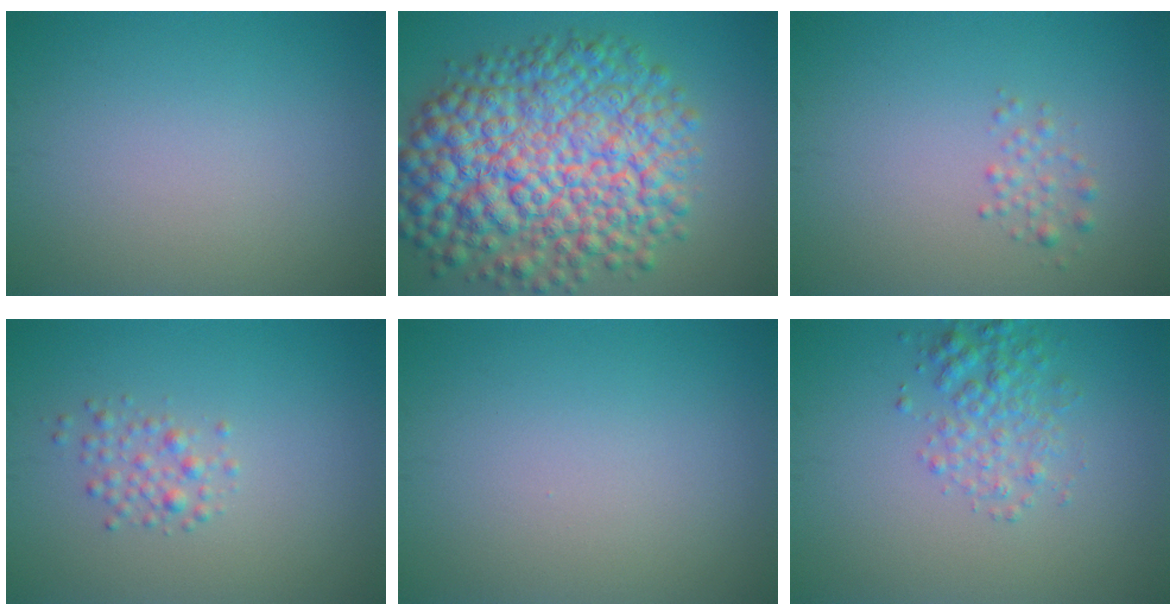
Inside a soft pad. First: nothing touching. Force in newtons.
{"total": 13.4, "press": 13.4, "slide": 0.2}
{"total": 1.2, "press": 1.1, "slide": 0.1}
{"total": 1.6, "press": 1.6, "slide": 0.1}
{"total": 0.0}
{"total": 2.9, "press": 2.9, "slide": 0.1}